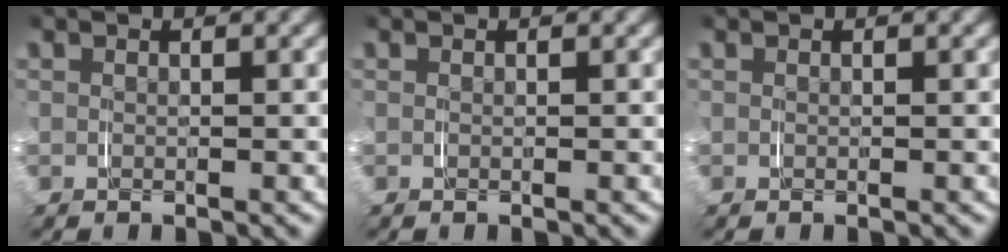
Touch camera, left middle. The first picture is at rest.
{"total": 0.0}
{"total": 0.0}